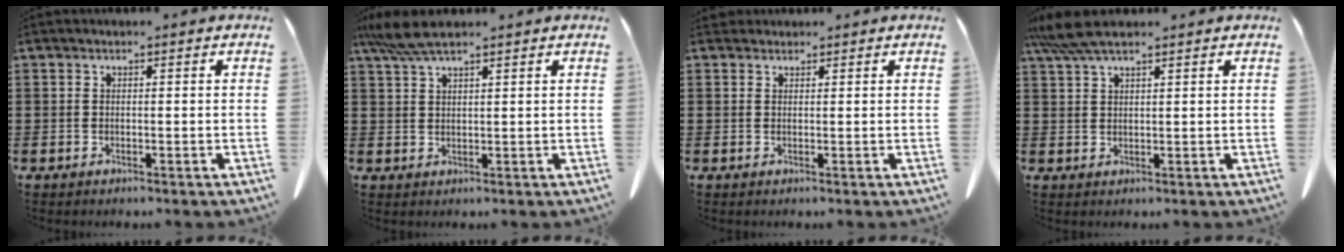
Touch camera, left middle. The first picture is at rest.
{"total": 5.1, "force": [3.9, 0.7, 3.3], "torque": [-0.072, -0.002, 0.072]}
{"total": 1.1, "force": [1.0, 0.5, 0.1], "torque": [-0.004, 0.002, 0.020]}
{"total": 5.3, "force": [3.9, 0.8, 3.4], "torque": [-0.076, -0.002, 0.074]}